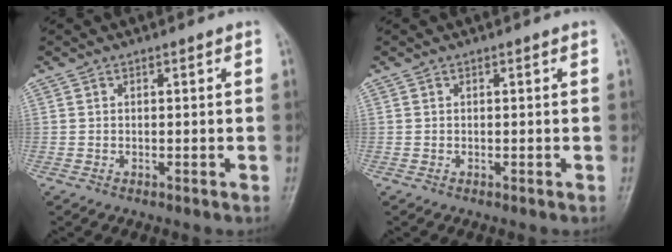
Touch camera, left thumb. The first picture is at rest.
{"total": 0.0}